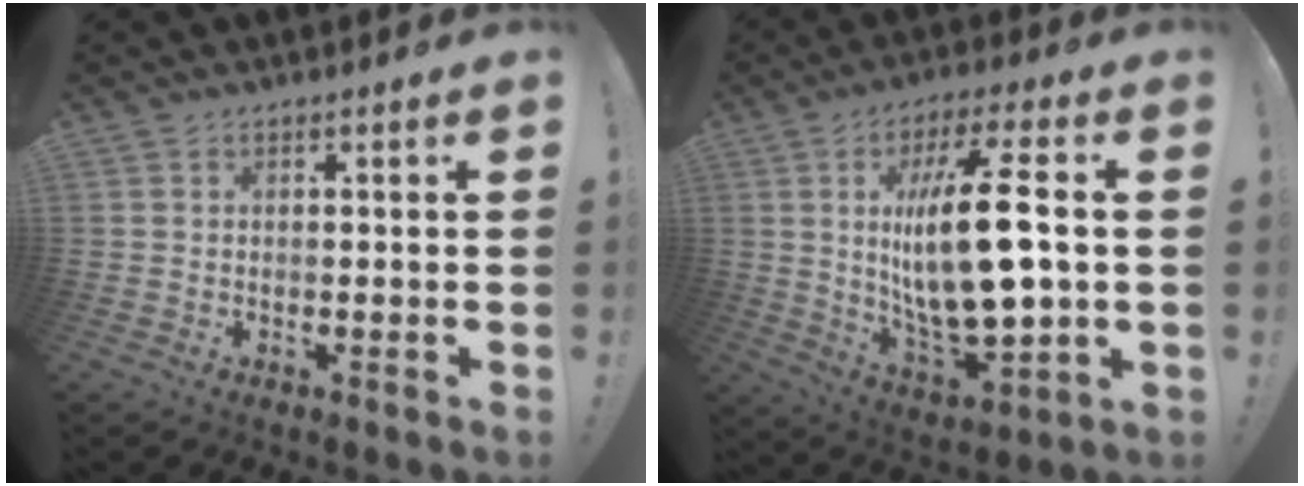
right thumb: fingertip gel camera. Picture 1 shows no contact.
{"total": 21.9, "force": [2.3, 6.9, 20.7], "torque": [-0.387, -0.016, 0.025]}